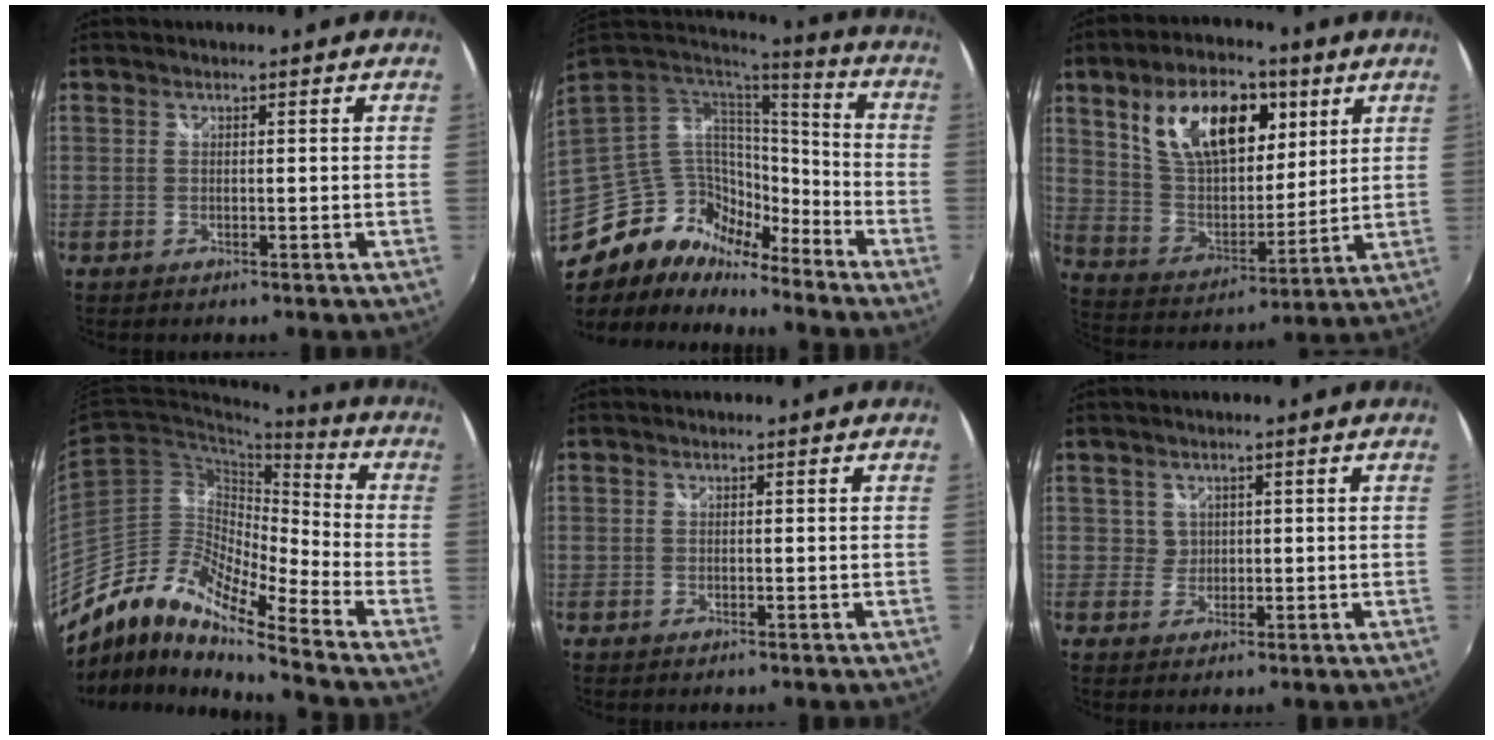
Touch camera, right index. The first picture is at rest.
{"total": 17.6, "force": [-13.6, 9.0, 6.6], "torque": [-0.144, -0.004, -0.254]}
{"total": 19.3, "force": [8.5, 10.5, 13.7], "torque": [-0.251, 0.019, 0.157]}
{"total": 12.1, "force": [-8.5, 2.4, 8.3], "torque": [-0.142, 0.008, -0.182]}
{"total": 0.0}
{"total": 1.8, "force": [0.6, 1.7, -0.3], "torque": [0.014, 0.008, 0.008]}